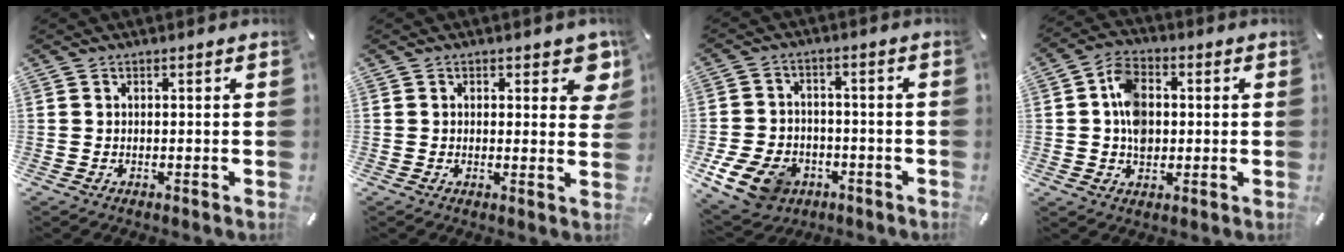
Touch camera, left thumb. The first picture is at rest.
{"total": 5.2, "force": [2.3, 2.8, 3.8], "torque": [-0.031, -0.008, 0.033]}
{"total": 11.1, "force": [-5.3, 8.1, 5.4], "torque": [-0.114, 0.035, -0.096]}
{"total": 8.6, "force": [0.2, 6.6, 5.5], "torque": [-0.103, 0.009, 0.005]}